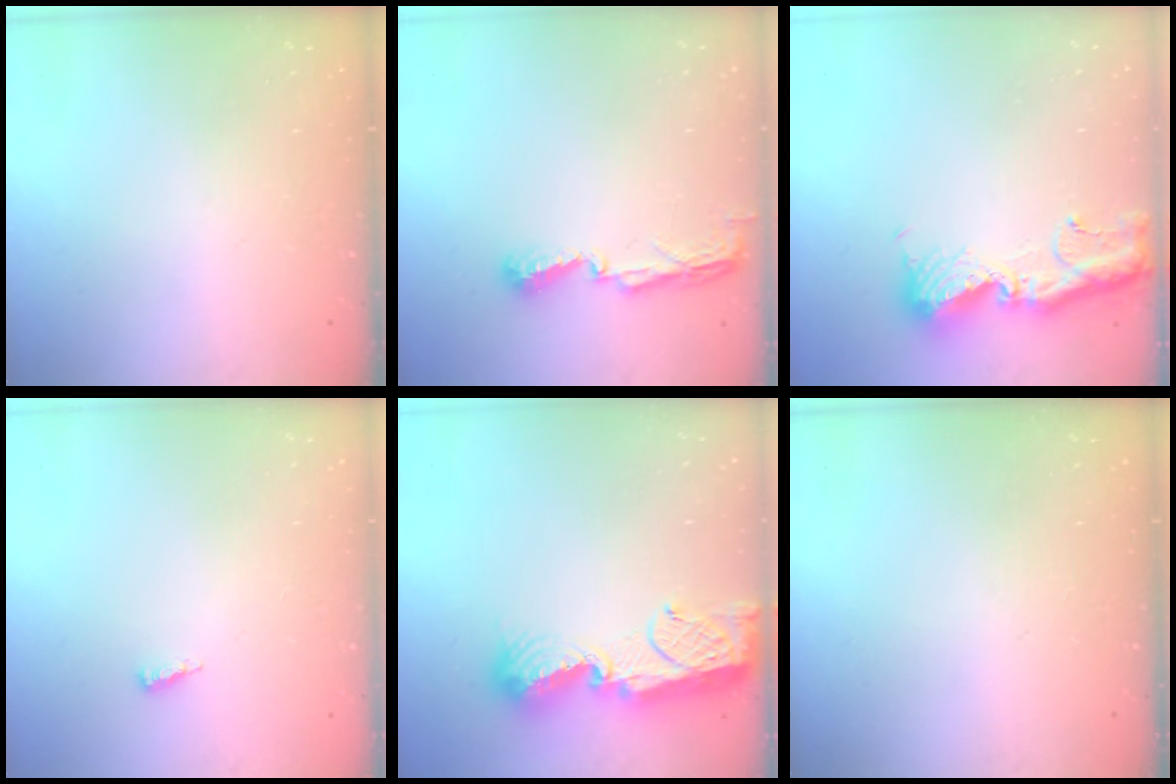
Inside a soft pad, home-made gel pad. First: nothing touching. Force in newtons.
{"total": 5.8, "press": 5.8, "slide": 0.5}
{"total": 14.1, "press": 14.0, "slide": 1.5}
{"total": 3.9, "press": 3.6, "slide": 1.5}
{"total": 15.7, "press": 15.6, "slide": 1.3}
{"total": 0.0}